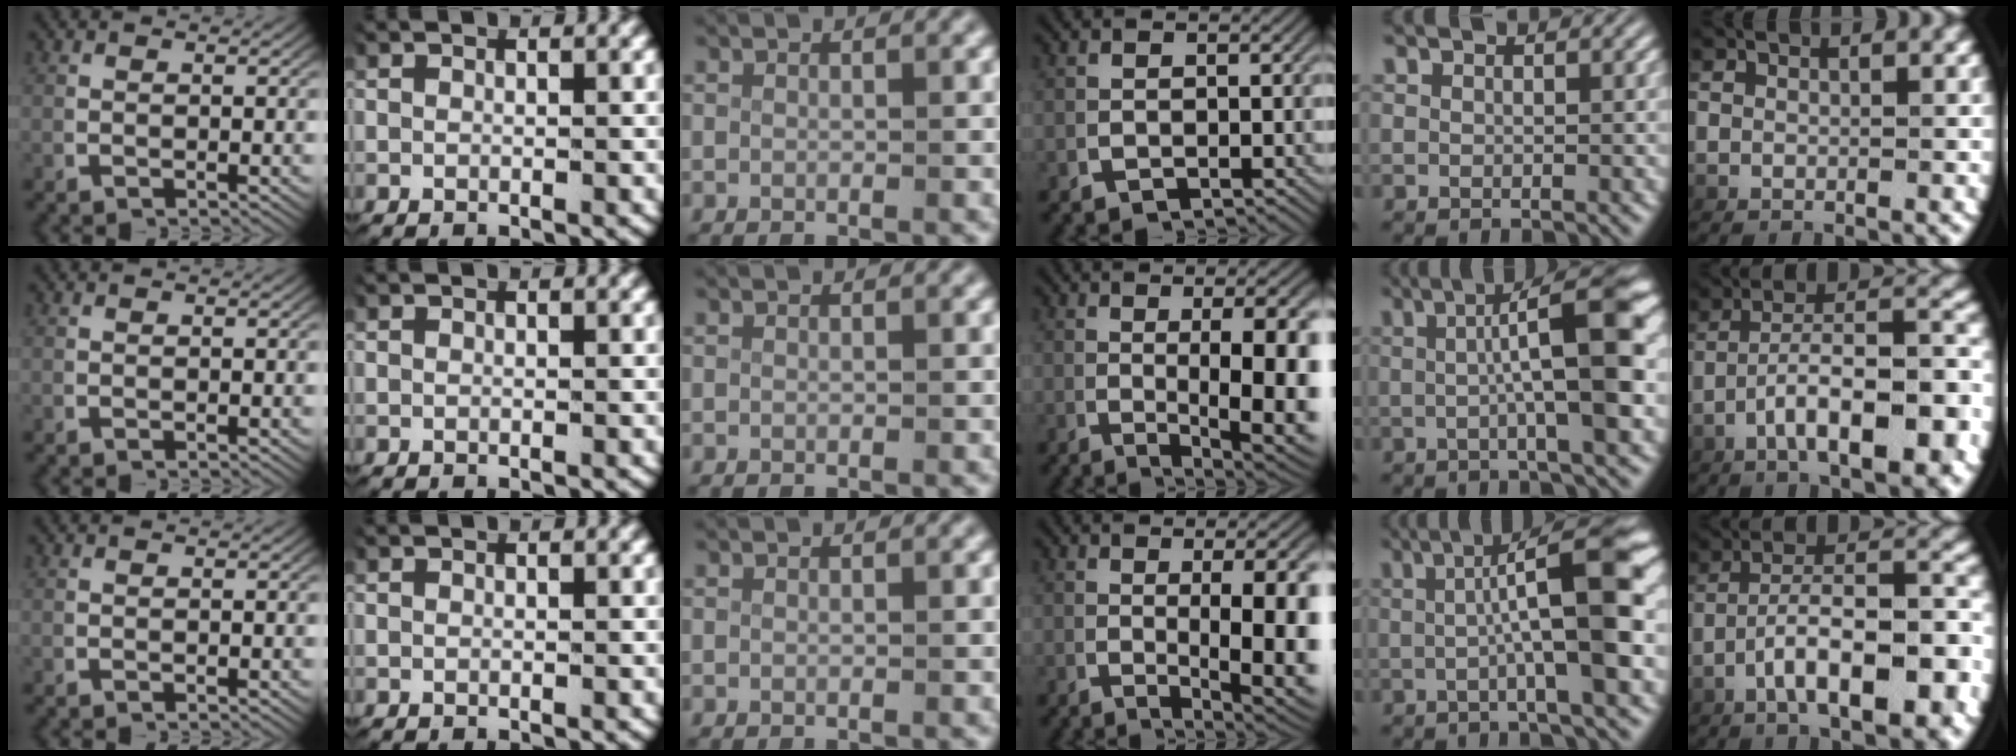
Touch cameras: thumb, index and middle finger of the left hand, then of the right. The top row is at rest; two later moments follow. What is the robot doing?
{"motion": "lift_and_place", "object": "ribbon"}